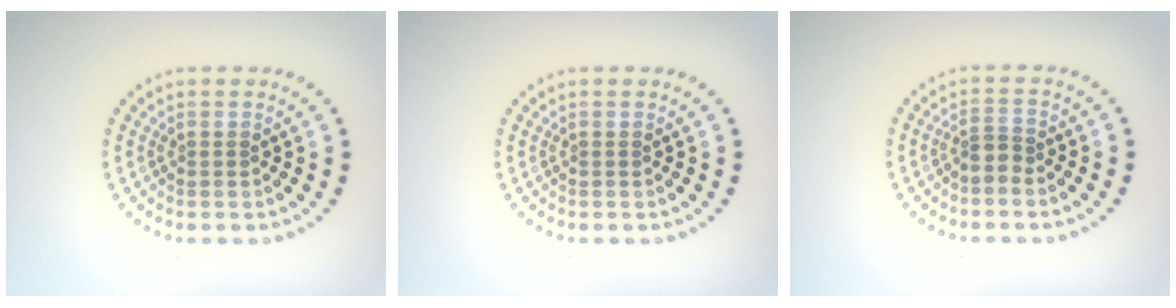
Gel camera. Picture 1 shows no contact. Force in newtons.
{"total": 0.0}
{"total": 1.5, "press": 1.0, "slide": 1.1}